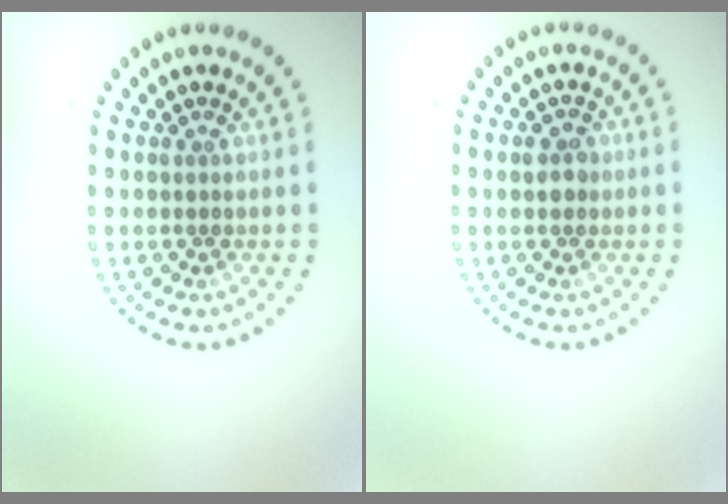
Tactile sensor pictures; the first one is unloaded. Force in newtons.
{"total": 1.6, "press": 1.5, "slide": 0.3}